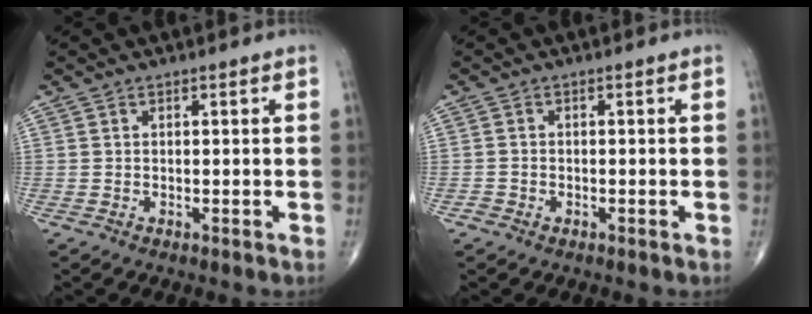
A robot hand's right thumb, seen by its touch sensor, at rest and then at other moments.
{"total": 1.1, "force": [-0.6, 0.9, 0.3], "torque": [-0.005, 0.005, -0.012]}